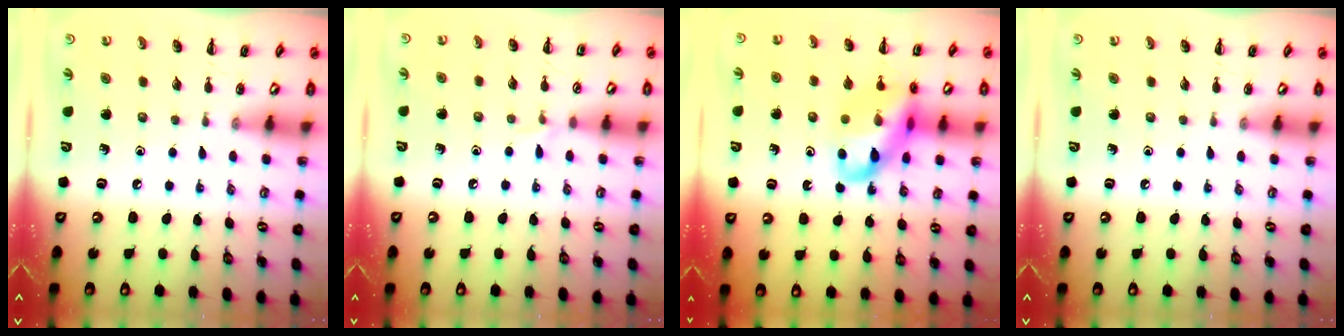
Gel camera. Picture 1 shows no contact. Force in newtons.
{"total": 3.9, "press": 3.6, "slide": 1.5}
{"total": 15.8, "press": 15.6, "slide": 3.0}
{"total": 0.0}